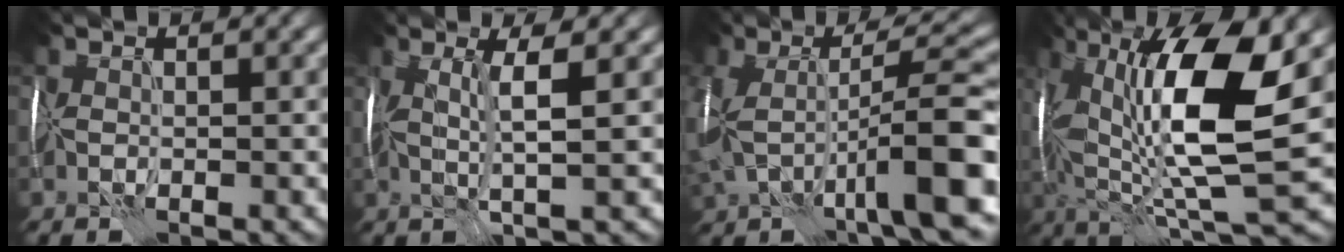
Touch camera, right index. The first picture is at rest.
{"total": 3.1, "force": [1.0, -0.1, 2.9], "torque": [-0.058, 0.000, 0.018]}
{"total": 9.5, "force": [-2.4, 2.5, 8.8], "torque": [-0.147, 0.010, -0.047]}
{"total": 14.2, "force": [2.7, 4.3, 13.3], "torque": [-0.248, -0.002, 0.052]}